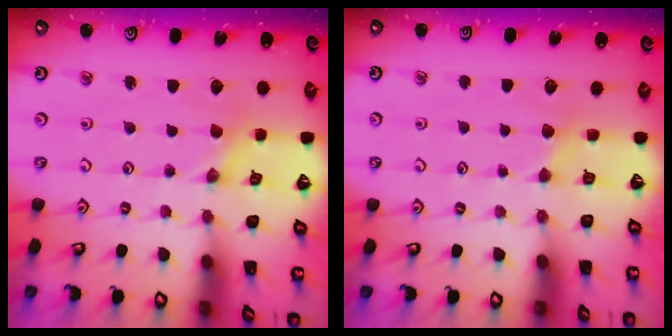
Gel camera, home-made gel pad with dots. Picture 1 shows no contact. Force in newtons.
{"total": 3.0, "press": 3.0, "slide": 0.5}